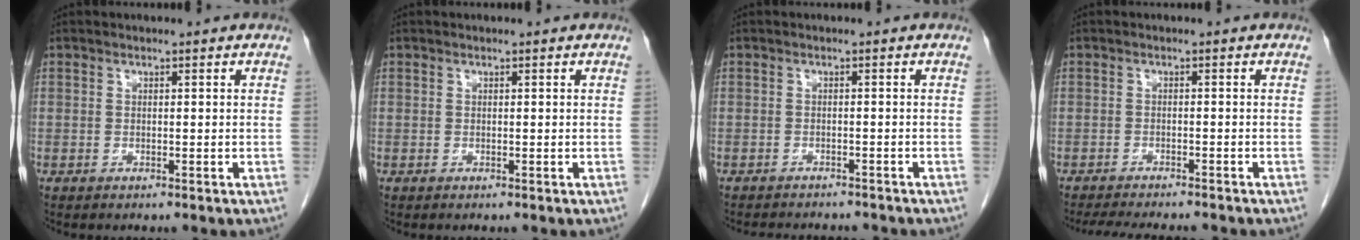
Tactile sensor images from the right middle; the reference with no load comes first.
{"total": 0.0}
{"total": 7.0, "force": [-6.5, 1.6, 1.9], "torque": [-0.028, -0.006, -0.081]}
{"total": 9.5, "force": [-8.6, 1.2, 3.9], "torque": [-0.060, -0.015, -0.117]}